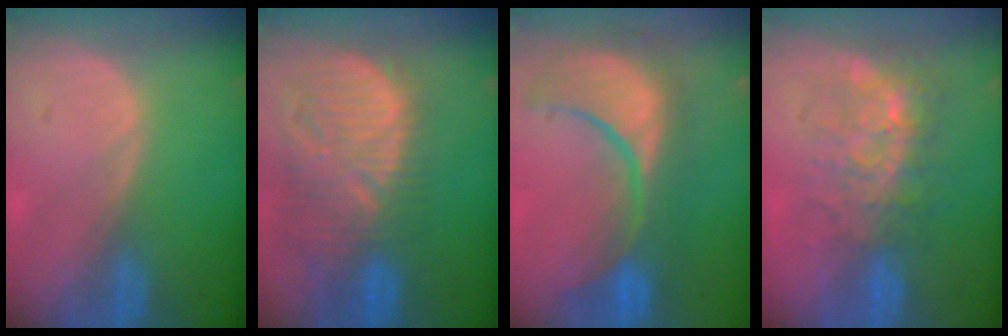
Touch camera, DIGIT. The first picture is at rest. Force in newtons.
{"total": 13.0, "press": 11.4, "slide": 6.2}
{"total": 12.1, "press": 11.0, "slide": 5.1}
{"total": 8.9, "press": 7.5, "slide": 4.7}